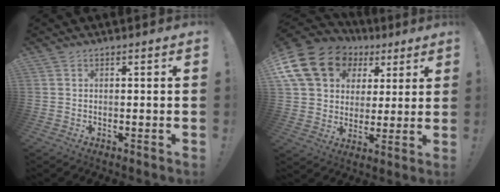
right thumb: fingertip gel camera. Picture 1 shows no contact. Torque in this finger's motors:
{"motor_torque": [1.91, 1.92, 0.89, 0.21, 0.31]}